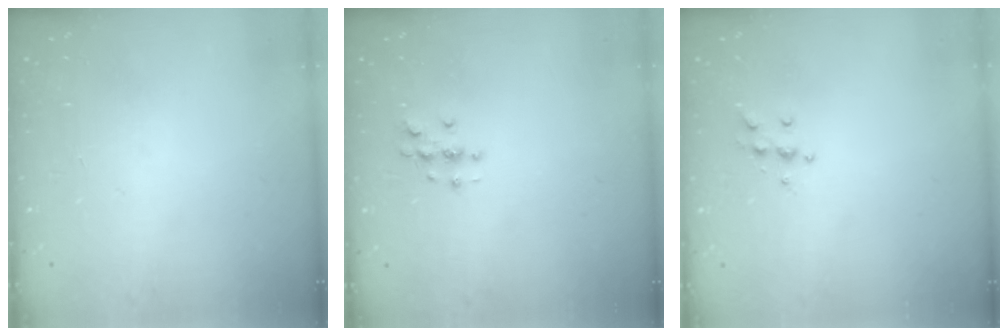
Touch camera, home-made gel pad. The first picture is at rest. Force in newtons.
{"total": 2.9, "press": 2.9, "slide": 0.3}
{"total": 5.7, "press": 5.7, "slide": 0.9}